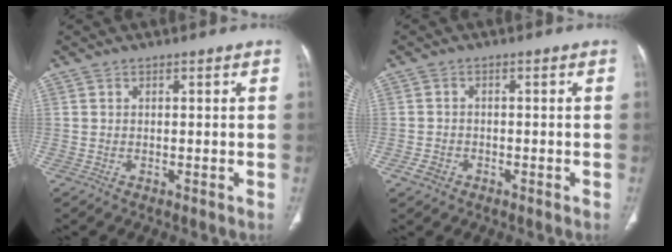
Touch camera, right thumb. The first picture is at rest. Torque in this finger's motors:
{"motor_torque": [3.34, 1.67, 0.03, -0.28, -0.01]}